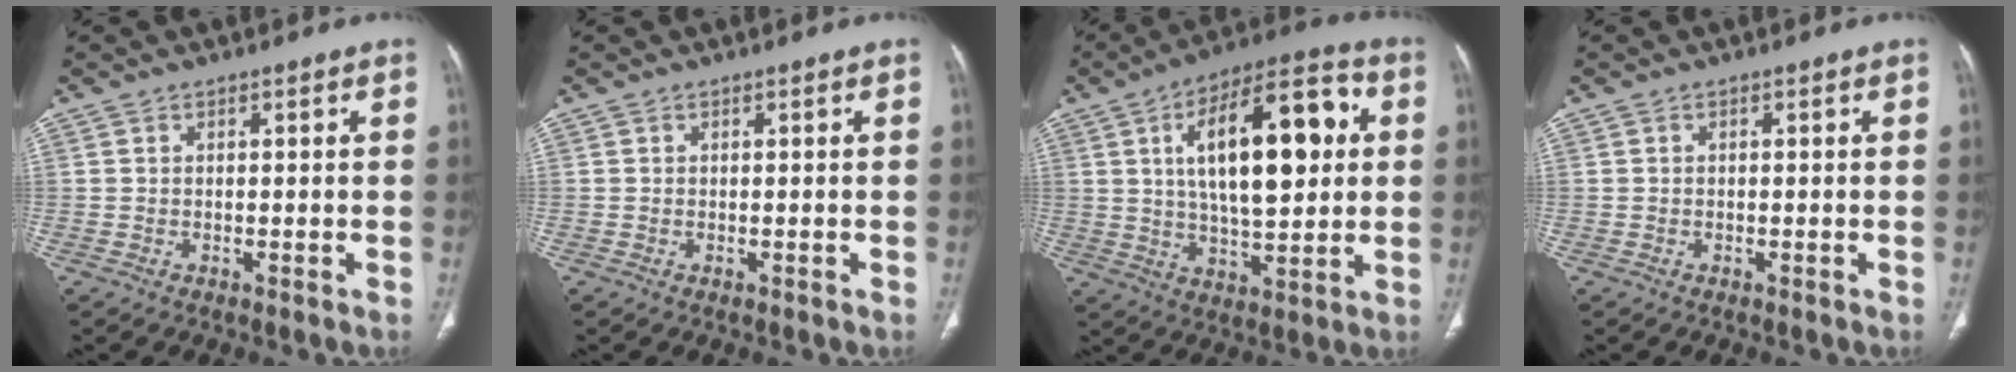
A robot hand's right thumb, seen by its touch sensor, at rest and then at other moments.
{"total": 0.0}
{"total": 21.4, "force": [4.5, 9.1, 18.8], "torque": [-0.273, 0.012, 0.066]}
{"total": 0.0}